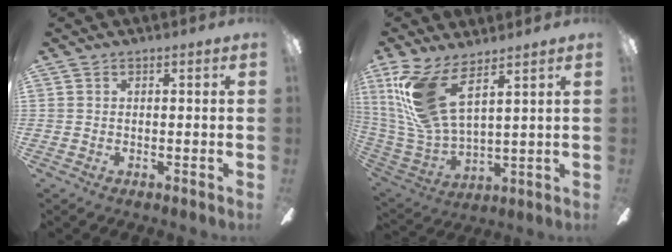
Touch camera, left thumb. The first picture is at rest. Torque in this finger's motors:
{"motor_torque": [0.28, 0.42, 1.39, -1.39, 0.16]}